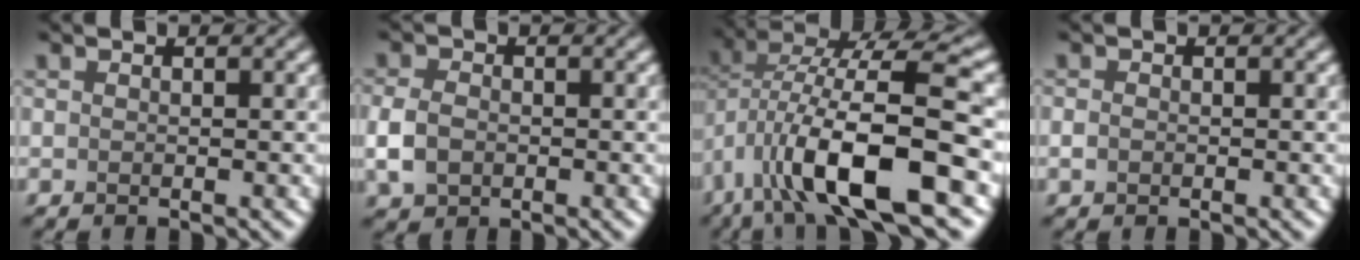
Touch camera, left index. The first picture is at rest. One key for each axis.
{"total": 3.2, "fx": -0.7, "fy": 2.4, "fz": 2.0, "tx": -0.046, "ty": -0.003, "tz": -0.020}
{"total": 11.9, "fx": -3.8, "fy": 3.8, "fz": 10.6, "tx": -0.189, "ty": 0.013, "tz": -0.076}
{"total": 0.9, "fx": -0.3, "fy": 0.7, "fz": 0.5, "tx": -0.009, "ty": -0.002, "tz": -0.008}